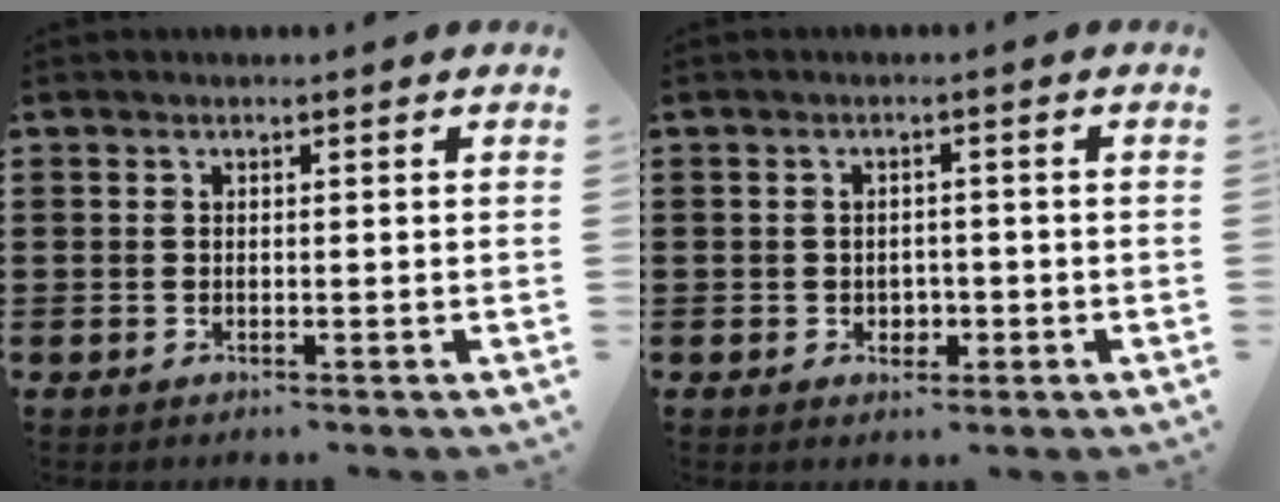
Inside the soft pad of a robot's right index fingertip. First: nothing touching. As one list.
[{"total": 1.8, "force": [-0.5, 1.6, 0.6], "torque": [-0.009, 0.001, -0.015]}]